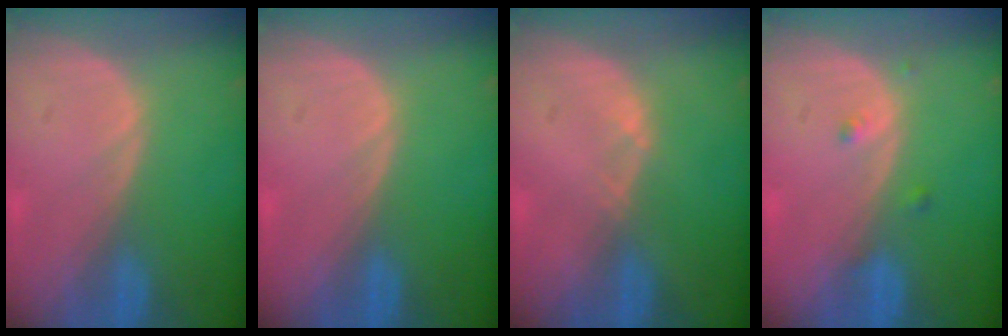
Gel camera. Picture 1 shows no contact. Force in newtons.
{"total": 0.0}
{"total": 0.6, "press": 0.5, "slide": 0.2}
{"total": 1.3, "press": 1.3, "slide": 0.0}